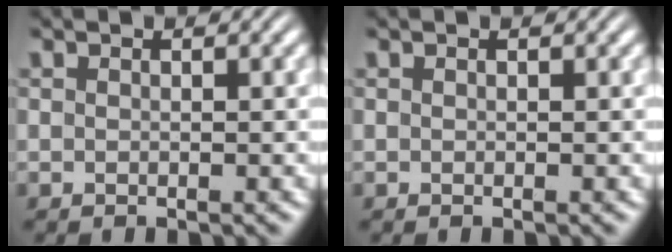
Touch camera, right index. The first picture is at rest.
{"total": 0.0}